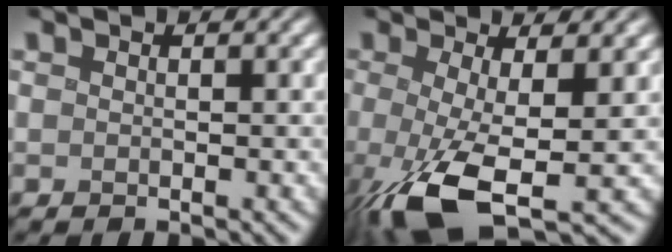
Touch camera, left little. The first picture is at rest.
{"total": 8.3, "force": [-2.9, 2.5, 7.3], "torque": [-0.150, -0.022, -0.047]}